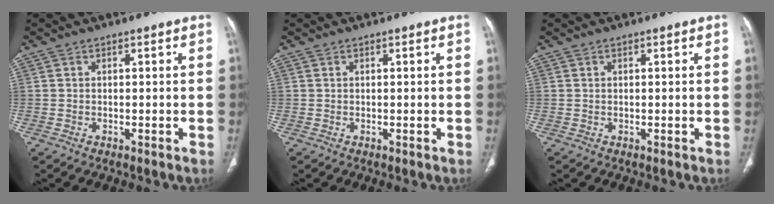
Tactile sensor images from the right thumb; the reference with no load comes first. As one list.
[{"total": 0.0}, {"total": 0.0}]